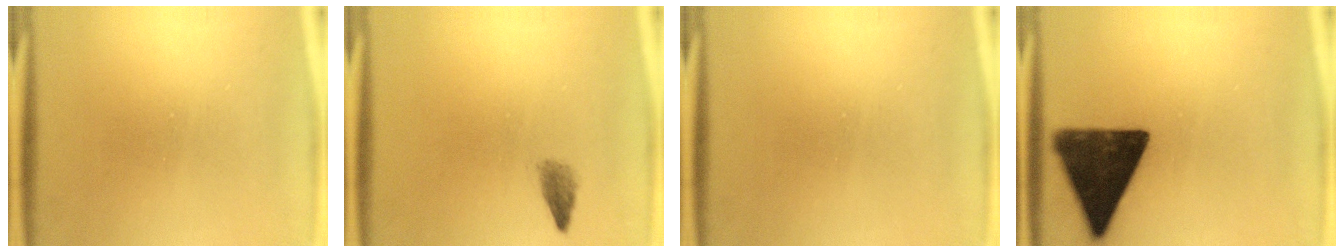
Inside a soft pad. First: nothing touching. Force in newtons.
{"total": 1.5}
{"total": 0.0}
{"total": 13.3}